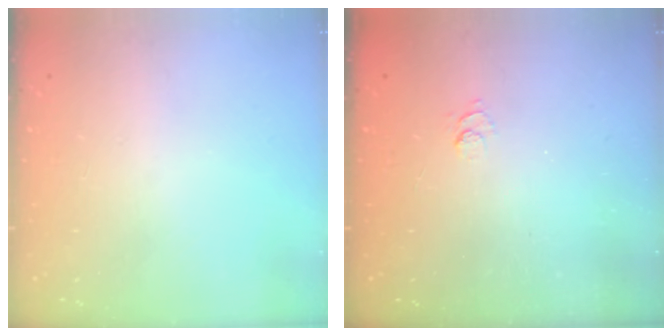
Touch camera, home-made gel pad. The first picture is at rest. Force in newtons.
{"total": 2.5, "press": 2.0, "slide": 1.4}